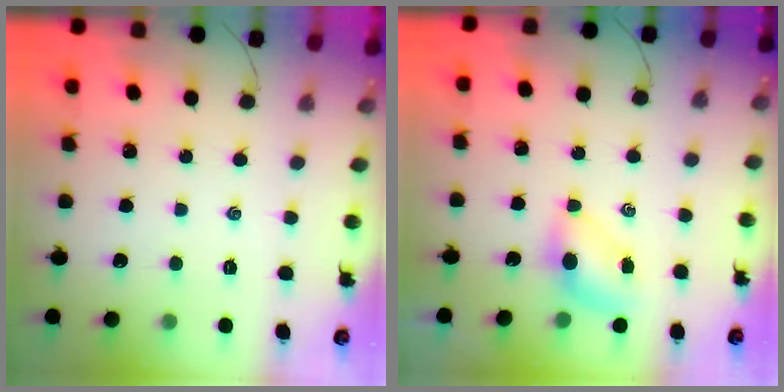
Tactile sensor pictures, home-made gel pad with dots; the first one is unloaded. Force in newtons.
{"total": 5.2, "press": 5.2, "slide": 0.4}